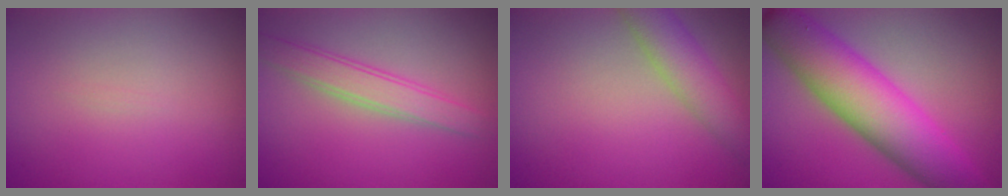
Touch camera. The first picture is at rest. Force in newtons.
{"total": 3.3, "press": 3.3, "slide": 0.2}
{"total": 4.3, "press": 4.3, "slide": 0.3}
{"total": 10.2, "press": 10.2, "slide": 0.1}